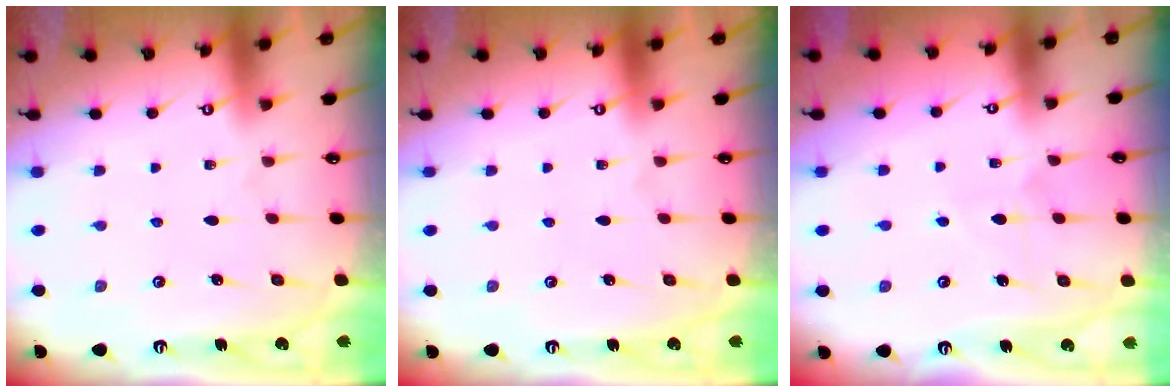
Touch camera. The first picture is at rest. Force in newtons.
{"total": 0.0}
{"total": 4.2, "press": 4.1, "slide": 0.4}